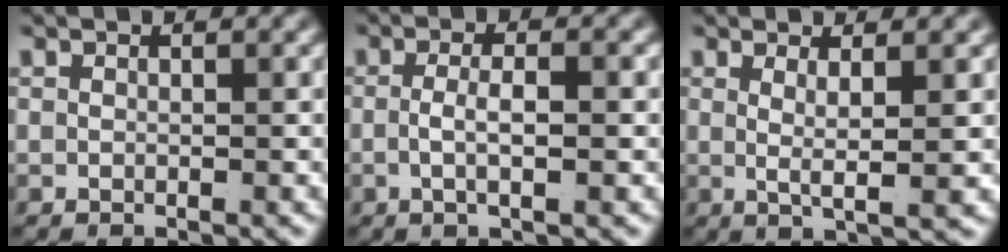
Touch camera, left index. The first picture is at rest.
{"total": 2.7, "force": [-0.7, 0.1, 2.6], "torque": [-0.052, -0.005, -0.007]}
{"total": 3.0, "force": [0.6, -0.3, 2.9], "torque": [-0.051, -0.011, 0.017]}